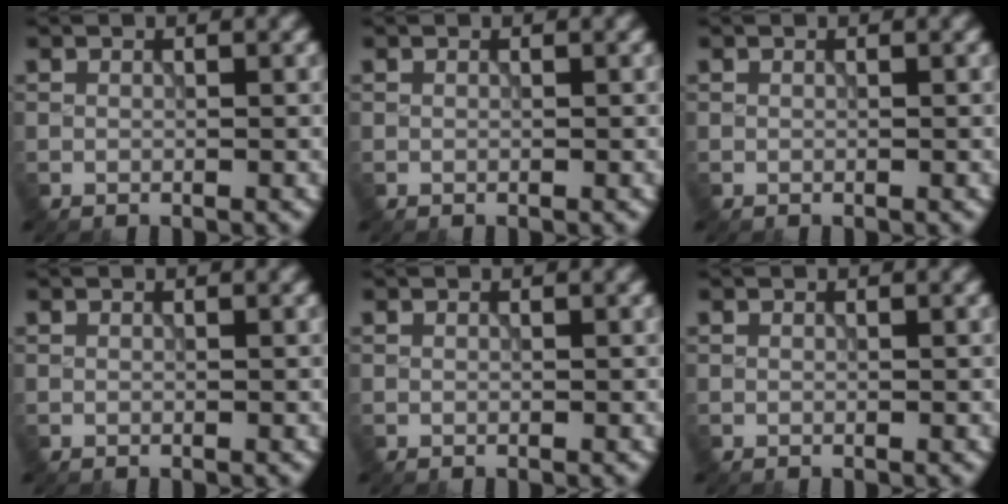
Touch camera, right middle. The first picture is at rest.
{"total": 0.0}
{"total": 0.0}
{"total": 0.0}
{"total": 0.0}
{"total": 0.0}